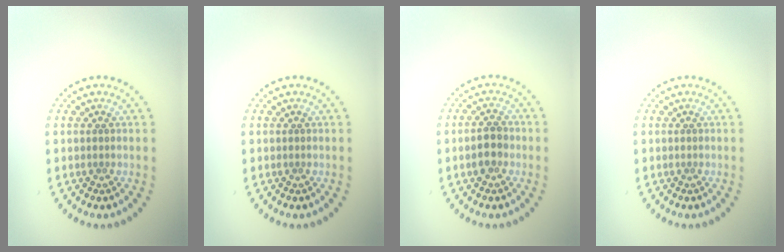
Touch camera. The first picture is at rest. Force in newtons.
{"total": 0.0}
{"total": 2.4, "press": 2.4, "slide": 0.4}
{"total": 0.0}